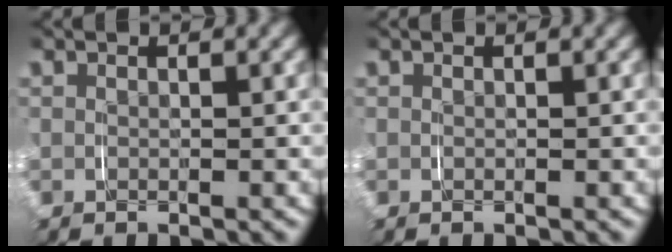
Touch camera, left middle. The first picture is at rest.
{"total": 0.0}